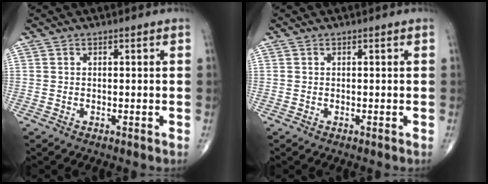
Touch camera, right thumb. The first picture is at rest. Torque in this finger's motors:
{"motor_torque": [0.23, 0.00, -0.11, -0.02, 0.02]}